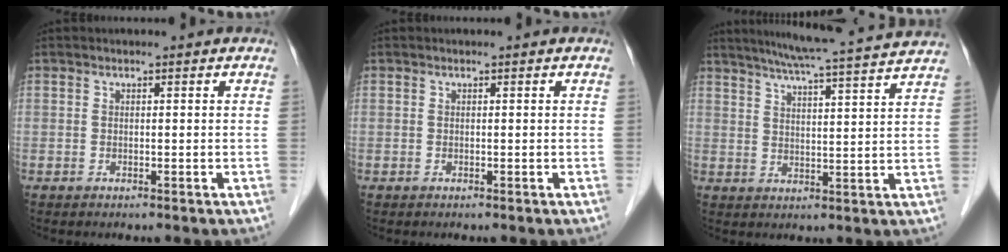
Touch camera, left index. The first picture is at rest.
{"total": 0.0}
{"total": 15.4, "force": [13.8, -1.1, 6.6], "torque": [-0.118, -0.002, 0.183]}